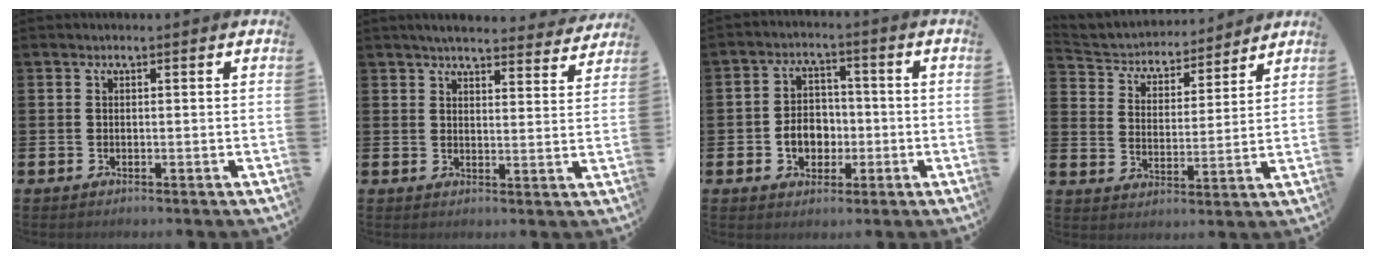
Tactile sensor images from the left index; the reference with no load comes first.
{"total": 4.4, "force": [4.2, 0.5, 1.2], "torque": [-0.028, -0.026, 0.071]}
{"total": 4.9, "force": [-1.1, 4.0, 2.6], "torque": [-0.039, 0.003, -0.027]}
{"total": 4.5, "force": [4.2, 1.8, 0.1], "torque": [-0.036, -0.037, 0.066]}